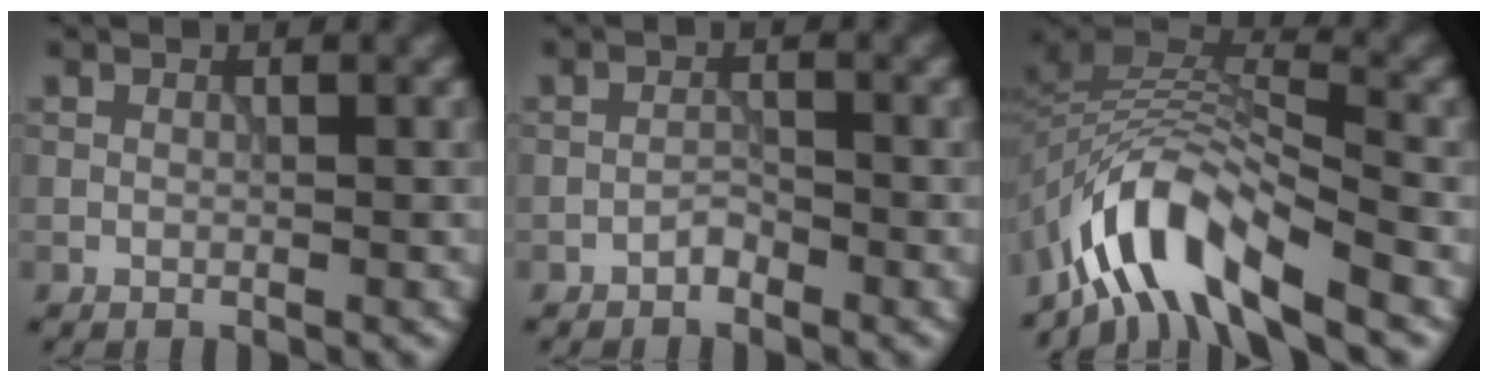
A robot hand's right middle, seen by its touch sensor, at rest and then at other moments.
{"total": 1.1, "force": [-0.9, 0.4, 0.4], "torque": [-0.005, 0.005, -0.018]}
{"total": 8.3, "force": [-5.6, 2.9, 5.4], "torque": [-0.077, 0.008, -0.115]}